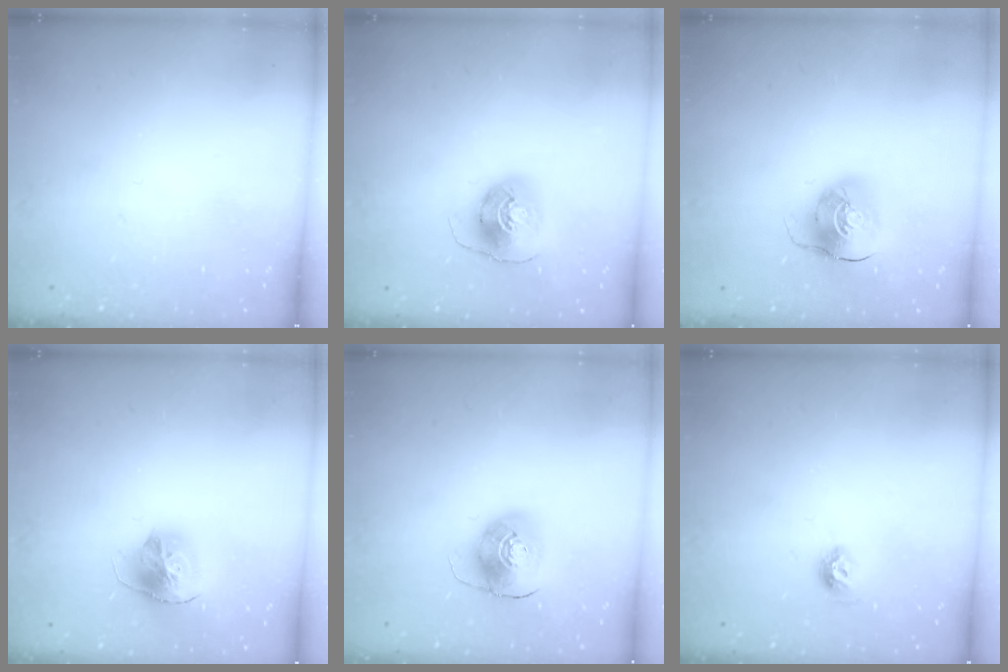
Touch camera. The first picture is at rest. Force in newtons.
{"total": 8.2, "press": 8.1, "slide": 0.8}
{"total": 9.4, "press": 9.3, "slide": 1.3}
{"total": 15.6, "press": 15.5, "slide": 1.6}
{"total": 9.3, "press": 9.3, "slide": 1.1}
{"total": 6.6, "press": 6.6, "slide": 0.9}